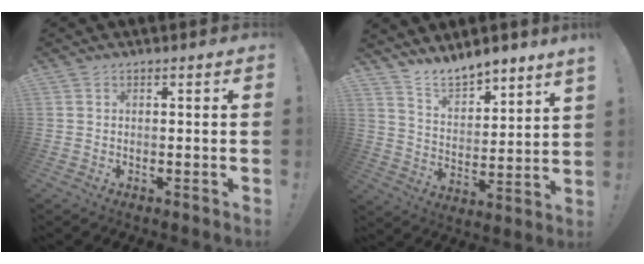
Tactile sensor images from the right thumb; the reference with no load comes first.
{"total": 8.6, "force": [8.4, 1.1, 0.9], "torque": [-0.026, -0.079, 0.158]}